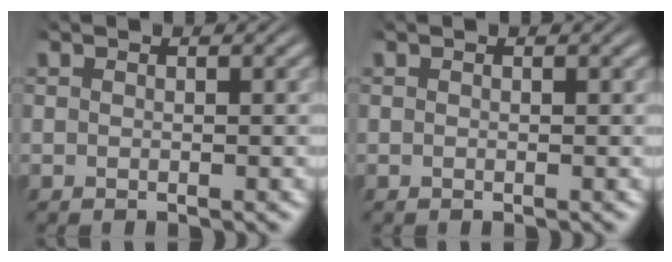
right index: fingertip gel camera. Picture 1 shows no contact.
{"total": 1.0, "force": [-0.7, 0.5, -0.4], "torque": [0.003, 0.001, -0.015]}